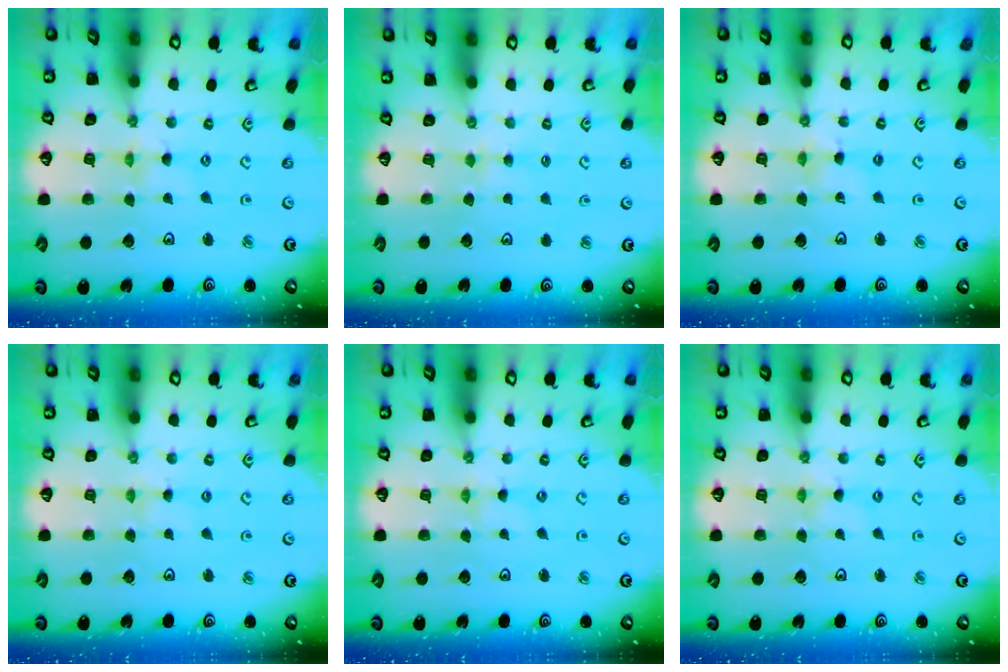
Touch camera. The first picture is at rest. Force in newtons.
{"total": 2.4, "press": 2.4, "slide": 0.4}
{"total": 1.6, "press": 1.6, "slide": 0.3}
{"total": 1.4, "press": 1.4, "slide": 0.3}
{"total": 0.0}
{"total": 0.6, "press": 0.6, "slide": 0.1}